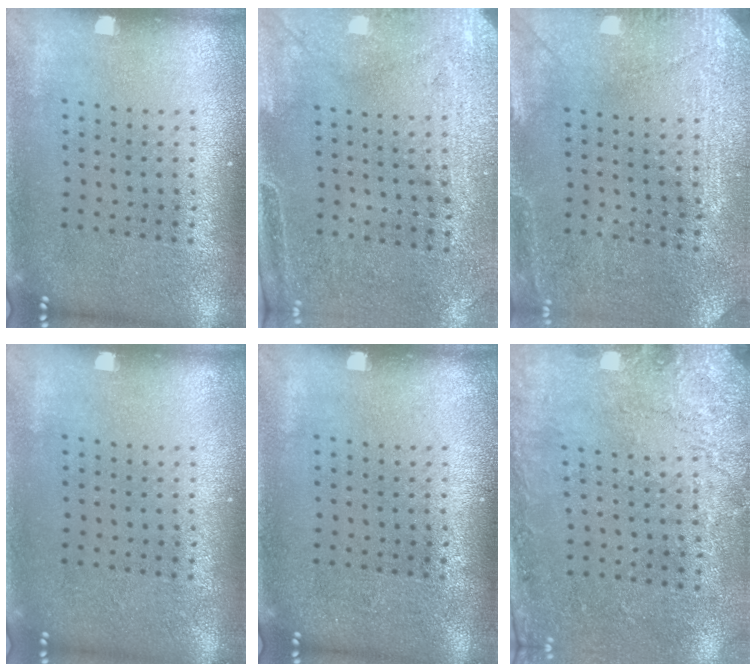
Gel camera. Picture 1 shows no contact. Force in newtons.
{"total": 3.0, "press": 2.4, "slide": 1.7}
{"total": 2.9, "press": 2.8, "slide": 0.7}
{"total": 0.0}
{"total": 0.0}
{"total": 2.7, "press": 2.0, "slide": 1.8}